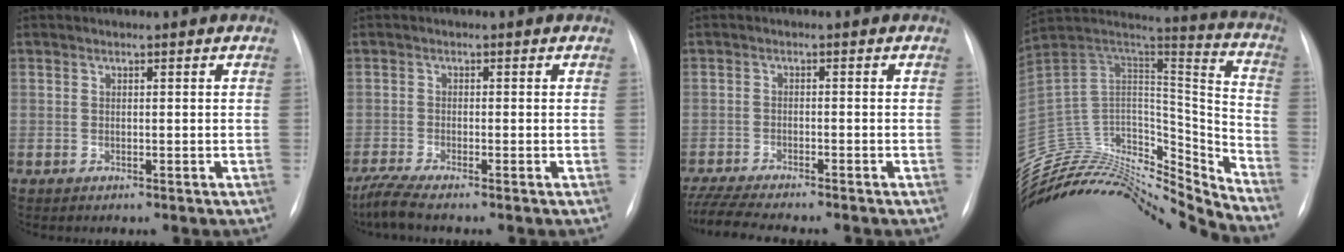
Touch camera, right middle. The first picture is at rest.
{"total": 3.1, "force": [-2.6, -0.5, 1.7], "torque": [-0.045, -0.012, -0.058]}
{"total": 9.6, "force": [-8.5, 0.5, 4.5], "torque": [-0.076, -0.018, -0.138]}
{"total": 31.3, "force": [-29.4, 4.9, 9.4], "torque": [-0.180, 0.013, -0.468]}